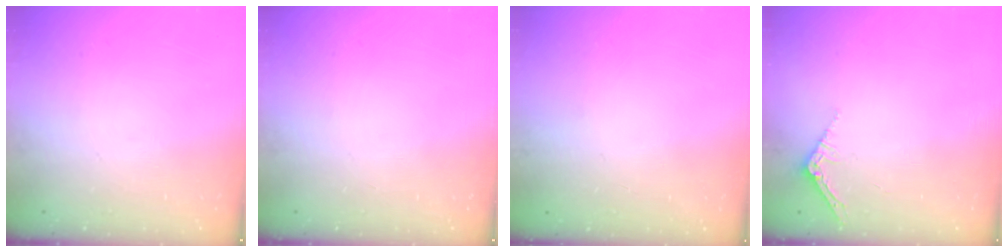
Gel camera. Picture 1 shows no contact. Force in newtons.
{"total": 0.0}
{"total": 0.7, "press": 0.3, "slide": 0.7}
{"total": 2.5, "press": 2.5, "slide": 0.2}